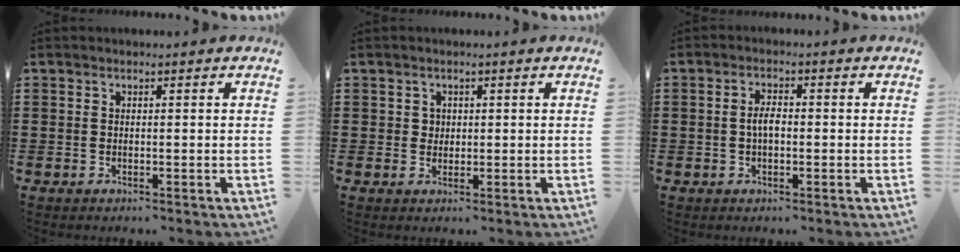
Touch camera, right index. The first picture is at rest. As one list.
[{"total": 1.4, "force": [0.4, 1.3, 0.3], "torque": [-0.010, 0.007, 0.007]}, {"total": 2.7, "force": [-0.2, 1.2, 2.4], "torque": [-0.053, 0.000, -0.008]}]